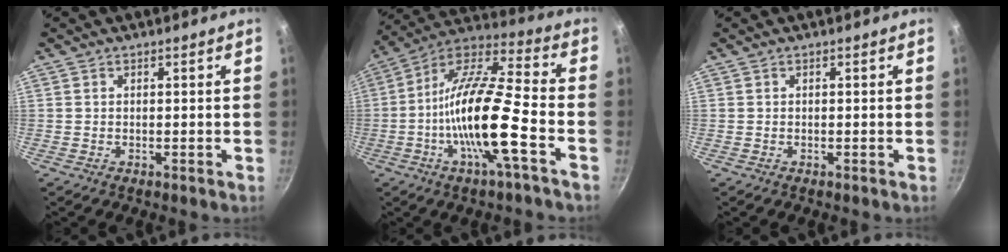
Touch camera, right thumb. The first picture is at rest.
{"total": 18.5, "force": [-5.3, 4.1, 17.2], "torque": [-0.314, 0.036, -0.116]}
{"total": 0.0}